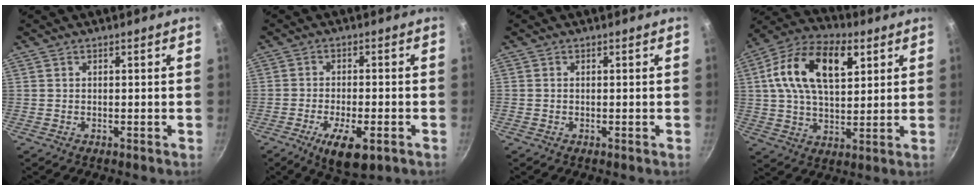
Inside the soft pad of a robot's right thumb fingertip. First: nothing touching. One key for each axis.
{"total": 9.2, "fx": -4.1, "fy": 3.4, "fz": 7.5, "tx": -0.121, "ty": 0.009, "tz": -0.063}
{"total": 0.0}
{"total": 18.0, "fx": 5.8, "fy": 10.2, "fz": 13.6, "tx": -0.224, "ty": 0.002, "tz": 0.088}